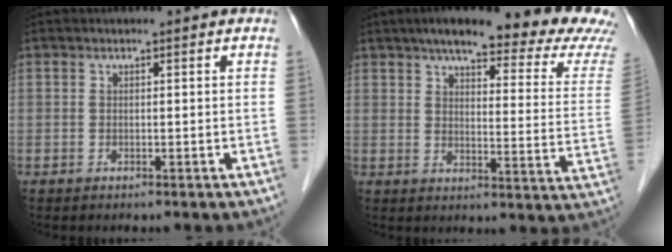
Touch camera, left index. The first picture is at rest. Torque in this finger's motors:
{"motor_torque": [1.11, -1.02, 0.74, 0.15]}